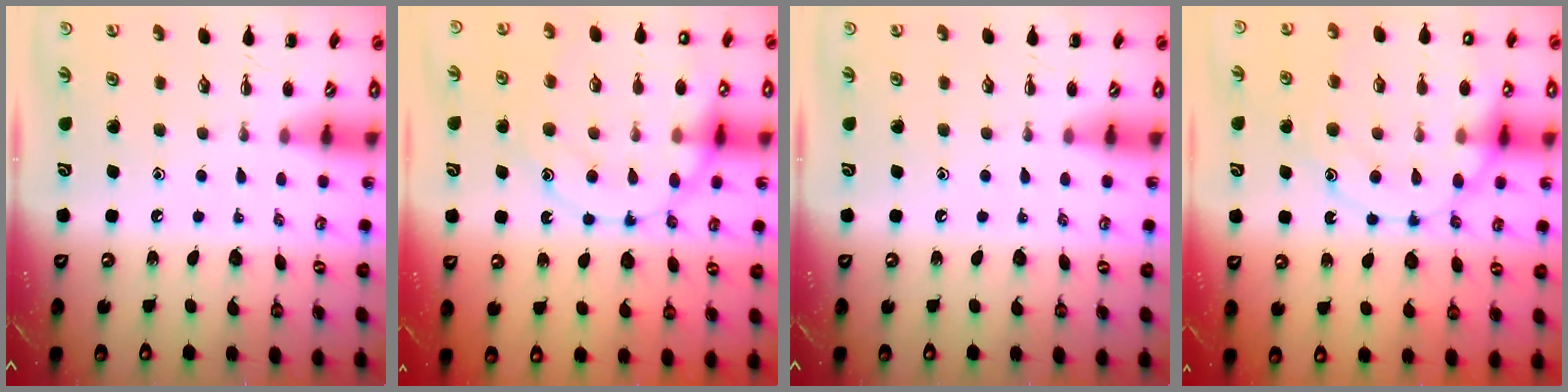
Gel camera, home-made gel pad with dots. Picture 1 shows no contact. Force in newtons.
{"total": 18.3, "press": 18.3, "slide": 1.4}
{"total": 0.0}
{"total": 17.8, "press": 17.7, "slide": 1.4}